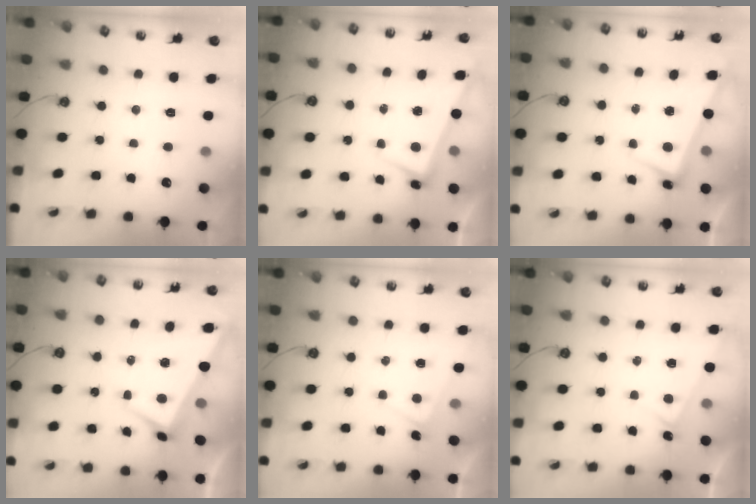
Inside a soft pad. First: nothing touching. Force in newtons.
{"total": 2.5, "press": 2.4, "slide": 0.9}
{"total": 2.5, "press": 2.4, "slide": 0.9}
{"total": 1.8, "press": 1.5, "slide": 0.9}
{"total": 2.8, "press": 2.8, "slide": 0.1}
{"total": 6.3, "press": 6.3, "slide": 0.2}